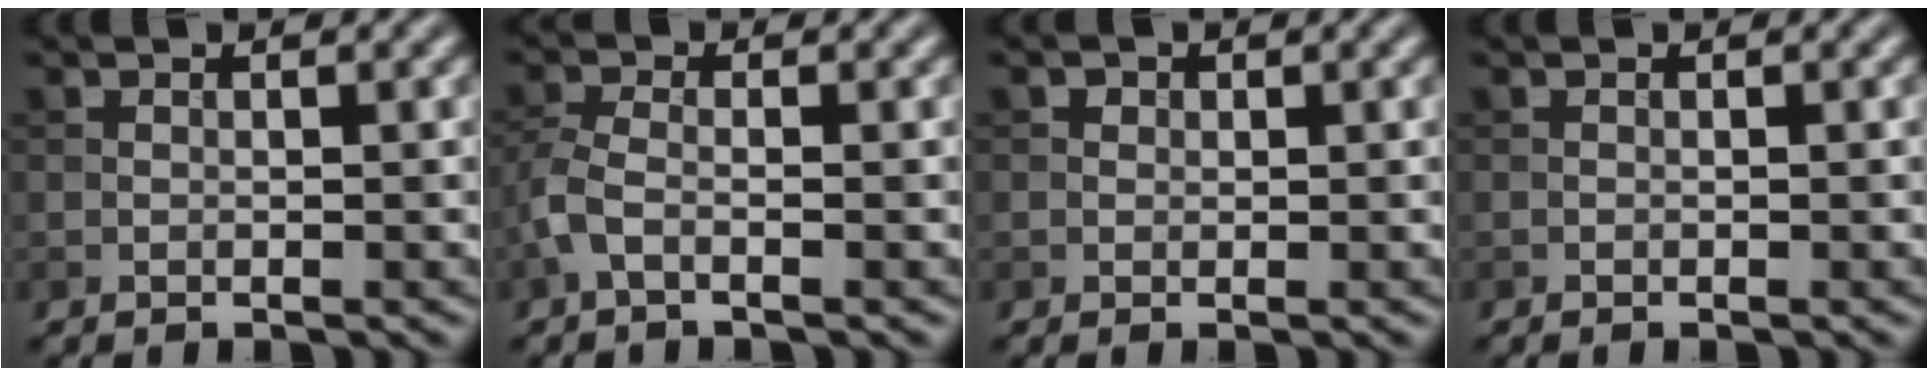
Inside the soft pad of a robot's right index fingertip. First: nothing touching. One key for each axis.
{"total": 2.4, "fx": -1.1, "fy": 0.9, "fz": 1.9, "tx": -0.054, "ty": 0.001, "tz": -0.034}
{"total": 0.8, "fx": 0.3, "fy": 0.7, "fz": 0.2, "tx": -0.004, "ty": -0.002, "tz": -0.001}
{"total": 0.0}